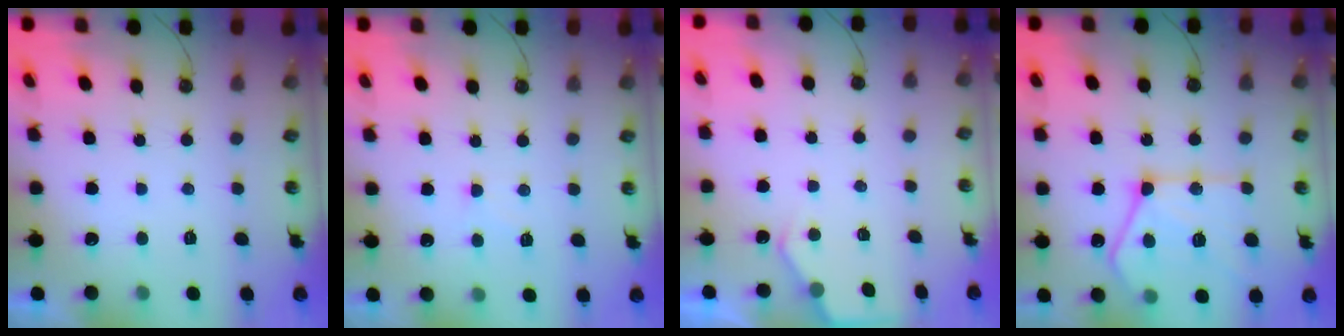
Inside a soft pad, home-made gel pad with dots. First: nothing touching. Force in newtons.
{"total": 6.3, "press": 6.3, "slide": 0.6}
{"total": 3.6, "press": 3.6, "slide": 0.5}
{"total": 19.4, "press": 19.3, "slide": 1.7}